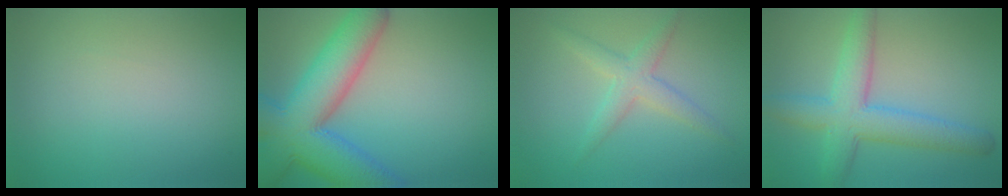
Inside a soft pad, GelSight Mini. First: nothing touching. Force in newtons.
{"total": 10.7, "press": 10.7, "slide": 0.5}
{"total": 2.8, "press": 2.8, "slide": 0.0}
{"total": 6.1, "press": 6.1, "slide": 0.2}